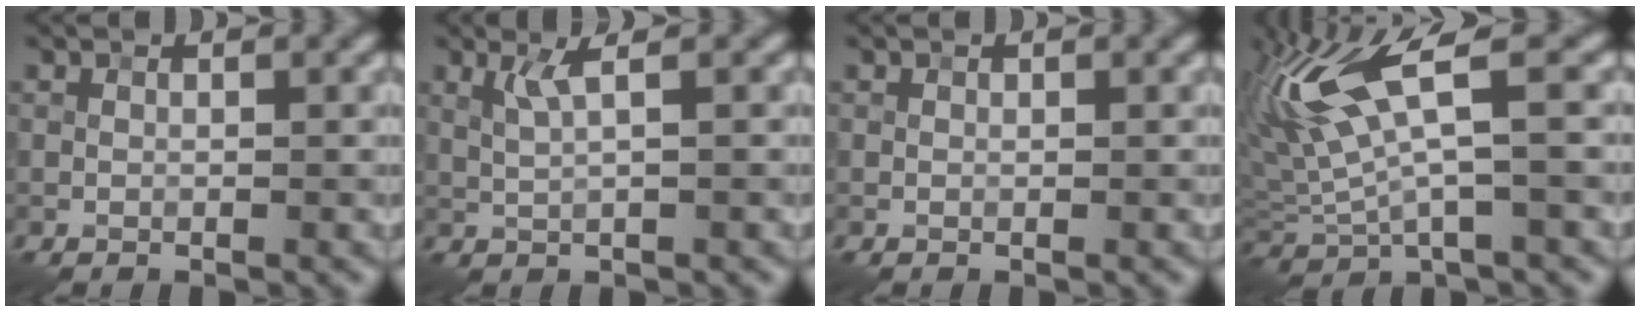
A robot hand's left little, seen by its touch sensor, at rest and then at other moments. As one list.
[{"total": 1.8, "force": [0.7, 0.2, 1.6], "torque": [-0.038, -0.001, 0.016]}, {"total": 0.0}, {"total": 9.1, "force": [2.9, 2.6, 8.2], "torque": [-0.187, 0.008, 0.055]}]